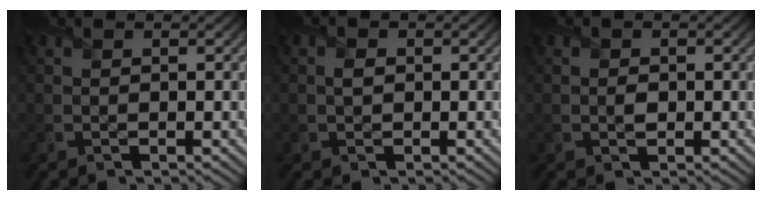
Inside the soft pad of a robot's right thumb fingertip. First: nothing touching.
{"total": 0.9, "force": [0.0, 0.7, 0.4], "torque": [-0.006, -0.002, 0.000]}
{"total": 0.9, "force": [-0.1, 0.7, 0.6], "torque": [-0.007, -0.006, -0.002]}